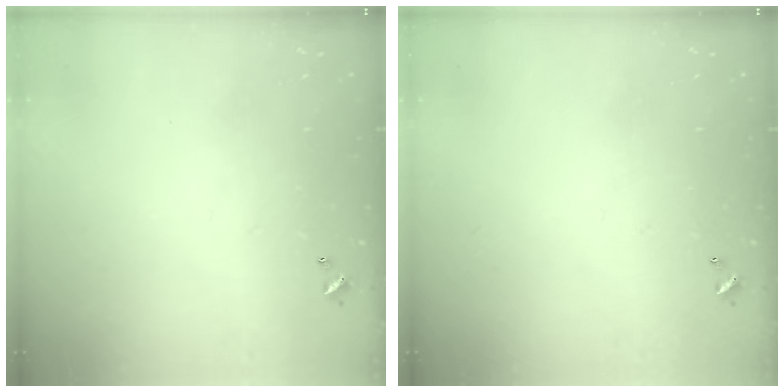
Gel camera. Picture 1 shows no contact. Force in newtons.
{"total": 0.0}